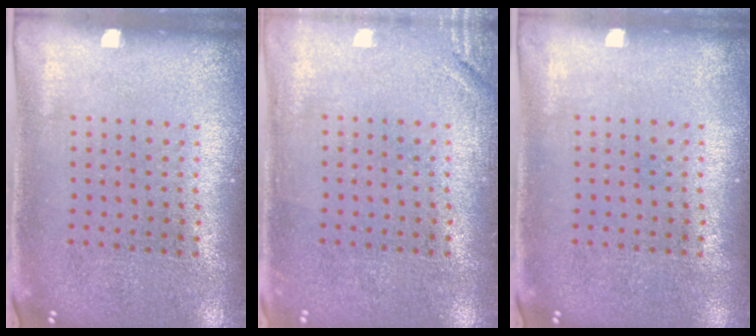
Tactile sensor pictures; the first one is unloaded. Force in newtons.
{"total": 1.3, "press": 1.3, "slide": 0.3}
{"total": 0.0}